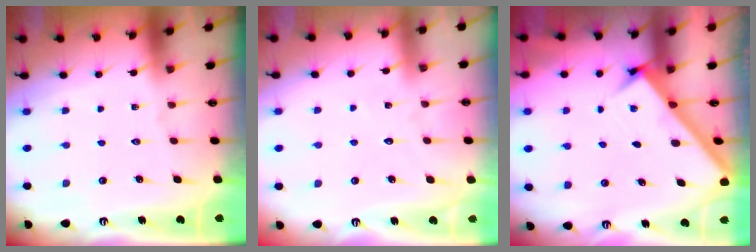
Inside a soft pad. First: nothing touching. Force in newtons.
{"total": 3.8, "press": 3.7, "slide": 0.4}
{"total": 2.5, "press": 2.5, "slide": 0.3}